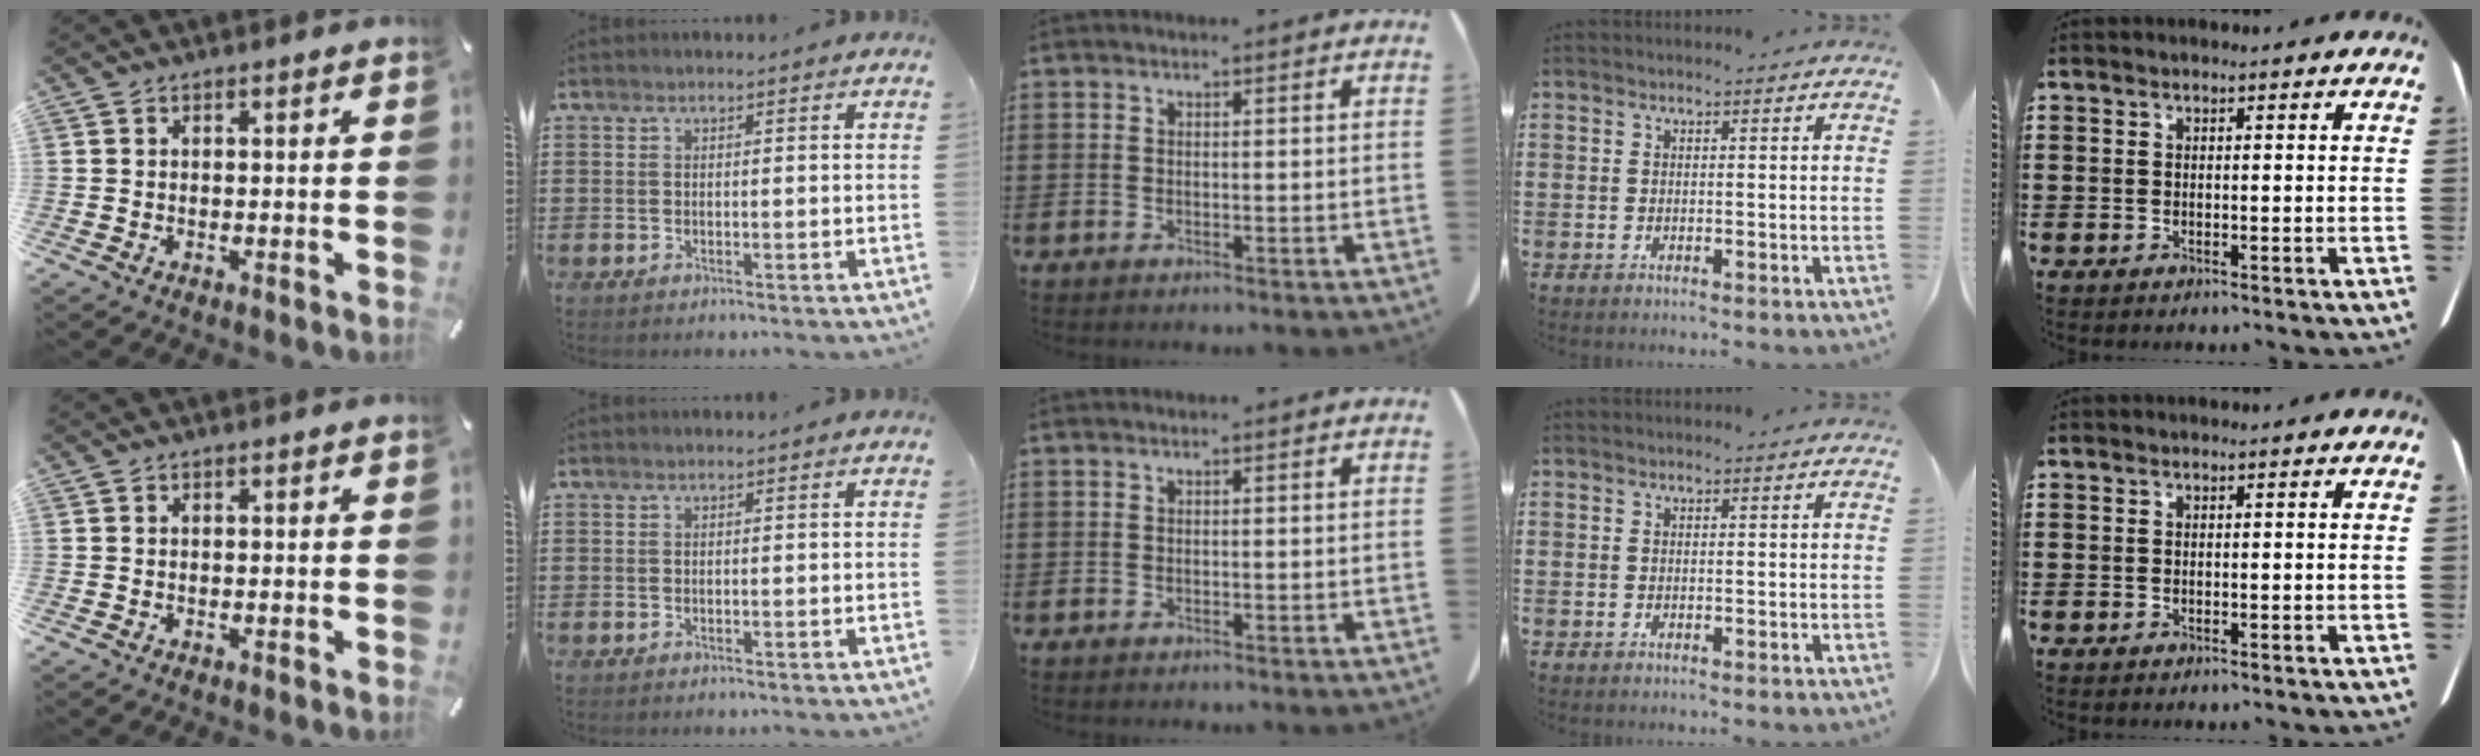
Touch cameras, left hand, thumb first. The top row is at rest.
{}